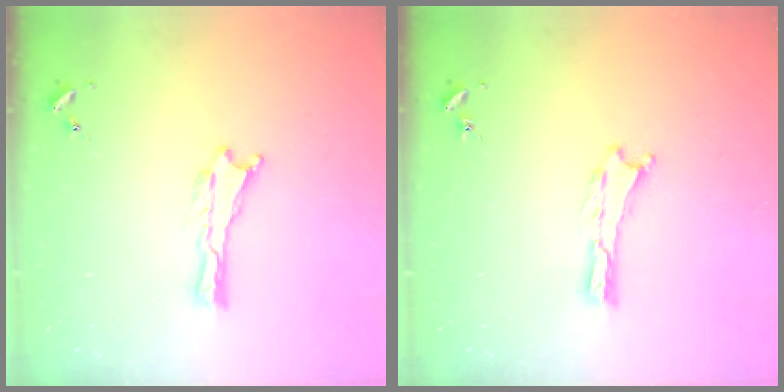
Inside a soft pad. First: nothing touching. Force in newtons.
{"total": 0.0}